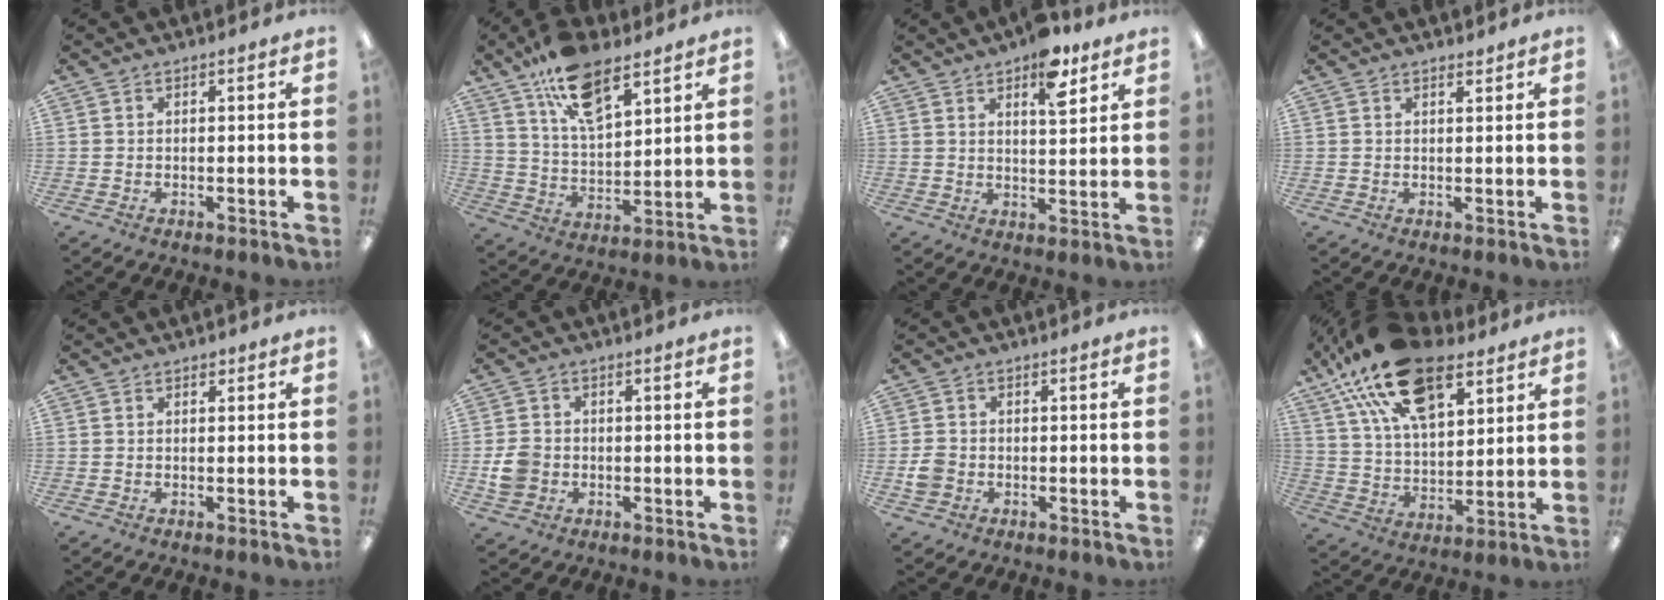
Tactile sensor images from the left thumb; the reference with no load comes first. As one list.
[{"total": 15.0, "force": [10.0, 6.8, 9.0], "torque": [-0.154, -0.042, 0.178]}, {"total": 9.9, "force": [6.3, 4.1, 6.4], "torque": [-0.077, -0.032, 0.103]}, {"total": 1.4, "force": [1.2, 0.4, 0.5], "torque": [-0.003, -0.005, 0.022]}, {"total": 0.7, "force": [0.5, 0.5, 0.2], "torque": [-0.004, 0.003, 0.009]}, {"total": 5.5, "force": [-1.1, 4.8, 2.4], "torque": [-0.040, 0.008, -0.019]}, {"total": 3.5, "force": [-1.0, 3.0, 1.6], "torque": [-0.016, 0.005, -0.020]}, {"total": 22.8, "force": [13.3, 11.6, 14.4], "torque": [-0.263, -0.048, 0.237]}]